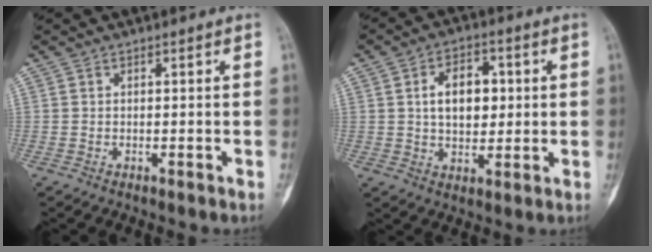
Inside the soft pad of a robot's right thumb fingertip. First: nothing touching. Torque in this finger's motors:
{"motor_torque": [1.40, 1.25, 0.45, 0.02, 0.36]}